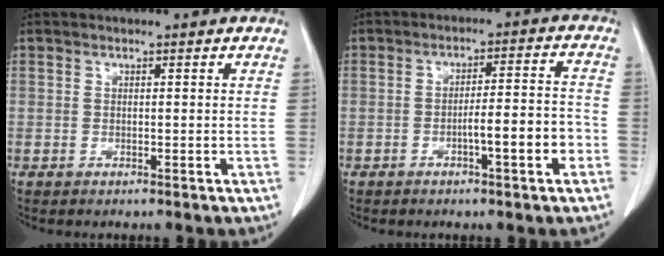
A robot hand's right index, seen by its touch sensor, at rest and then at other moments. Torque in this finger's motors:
{"motor_torque": [0.50, -0.29, 0.29, 0.08]}